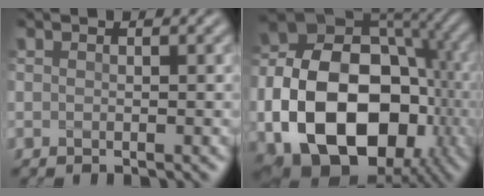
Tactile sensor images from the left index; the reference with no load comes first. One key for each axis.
{"total": 17.6, "fx": -4.5, "fy": 12.6, "fz": 11.5, "tx": -0.199, "ty": -0.021, "tz": -0.073}